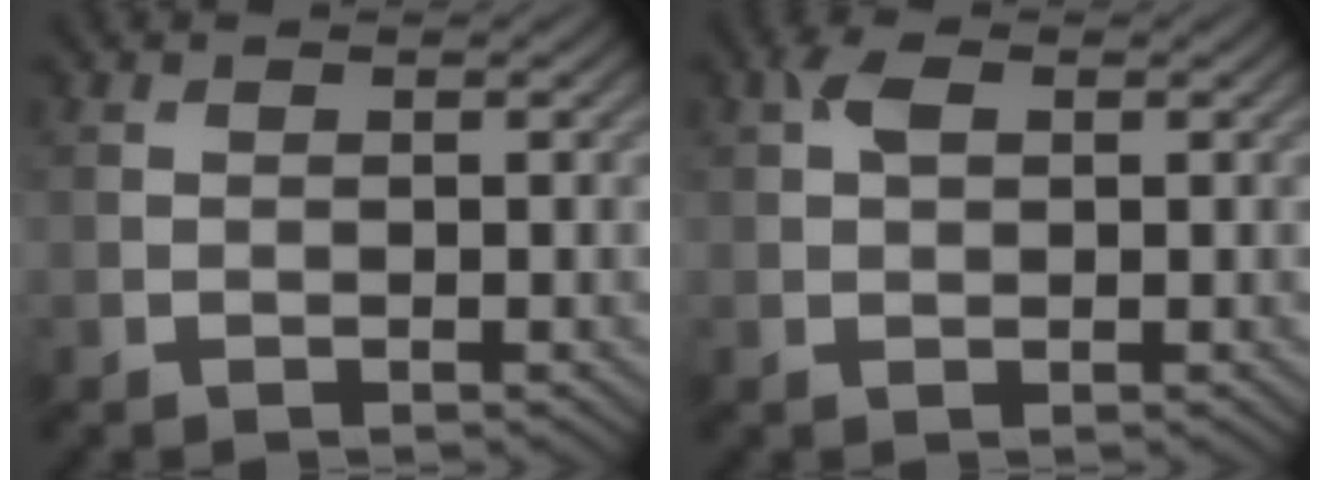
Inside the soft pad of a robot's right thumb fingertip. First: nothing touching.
{"total": 2.2, "force": [0.8, 1.3, 1.7], "torque": [-0.037, 0.006, 0.010]}